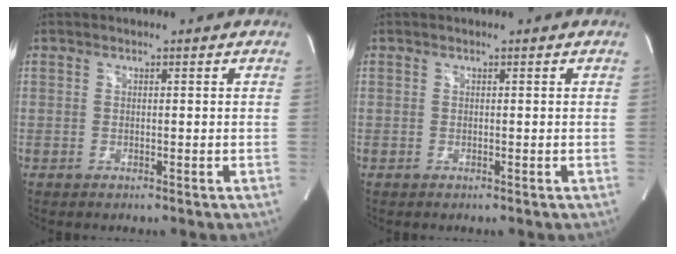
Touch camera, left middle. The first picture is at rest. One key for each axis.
{"total": 0.0}